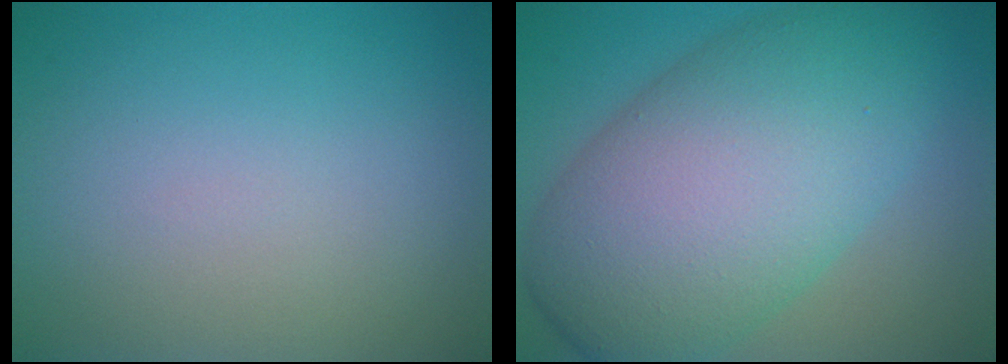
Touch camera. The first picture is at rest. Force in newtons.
{"total": 12.2, "press": 12.2, "slide": 0.3}